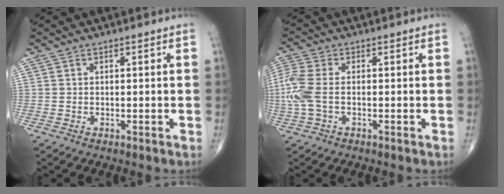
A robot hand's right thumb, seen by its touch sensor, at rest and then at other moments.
{"total": 7.2, "force": [-0.6, 3.7, 6.1], "torque": [-0.182, 0.010, -0.015]}